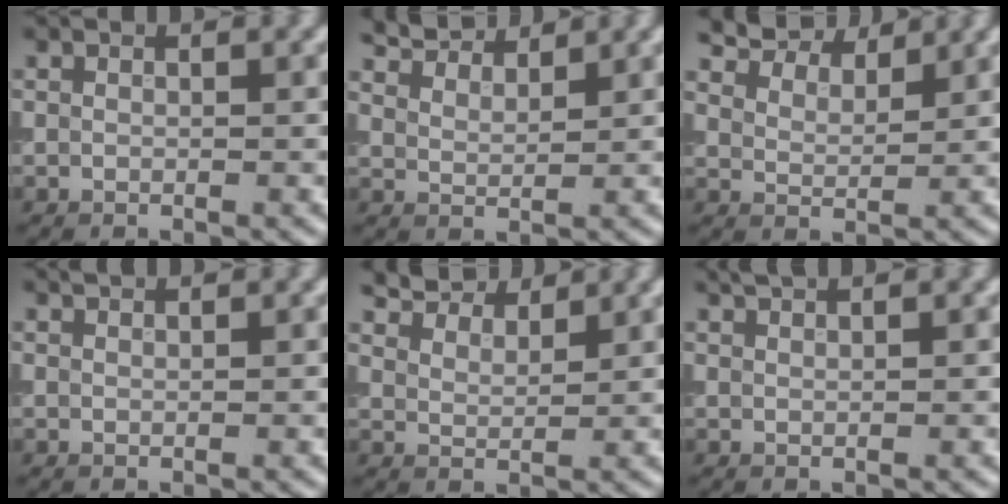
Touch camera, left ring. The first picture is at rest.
{"total": 4.7, "force": [4.4, 1.2, 1.4], "torque": [-0.035, 0.005, 0.080]}
{"total": 8.3, "force": [7.3, 2.7, 3.0], "torque": [-0.072, 0.010, 0.117]}
{"total": 0.7, "force": [0.7, 0.0, 0.2], "torque": [-0.003, -0.002, 0.009]}
{"total": 6.7, "force": [5.9, 2.1, 2.3], "torque": [-0.055, 0.011, 0.096]}
{"total": 1.2, "force": [1.1, 0.2, 0.5], "torque": [-0.005, 0.001, 0.017]}